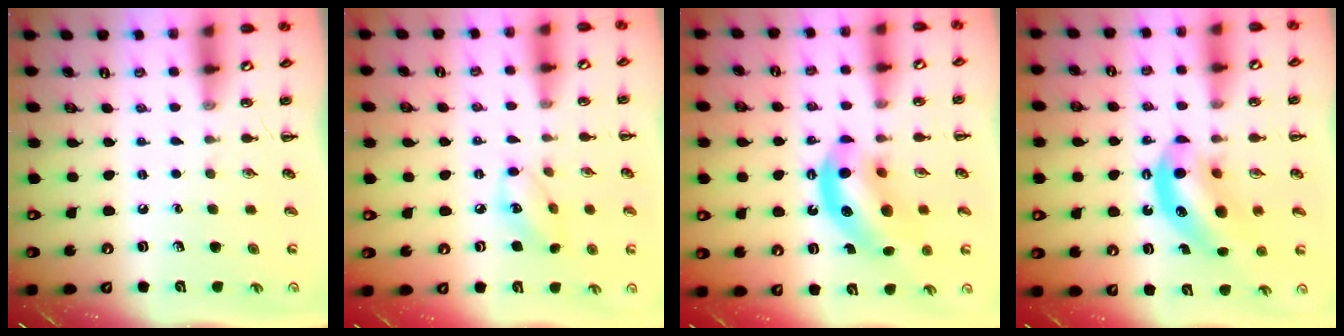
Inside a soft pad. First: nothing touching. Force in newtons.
{"total": 7.4, "press": 7.4, "slide": 0.6}
{"total": 12.9, "press": 12.5, "slide": 3.3}
{"total": 10.7, "press": 10.4, "slide": 2.6}